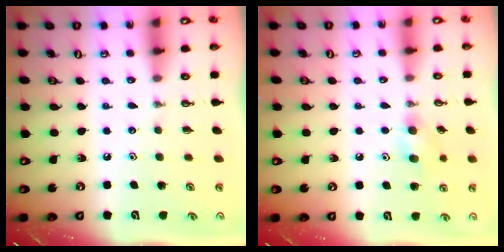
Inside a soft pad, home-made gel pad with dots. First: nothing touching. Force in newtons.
{"total": 7.4, "press": 7.2, "slide": 1.4}